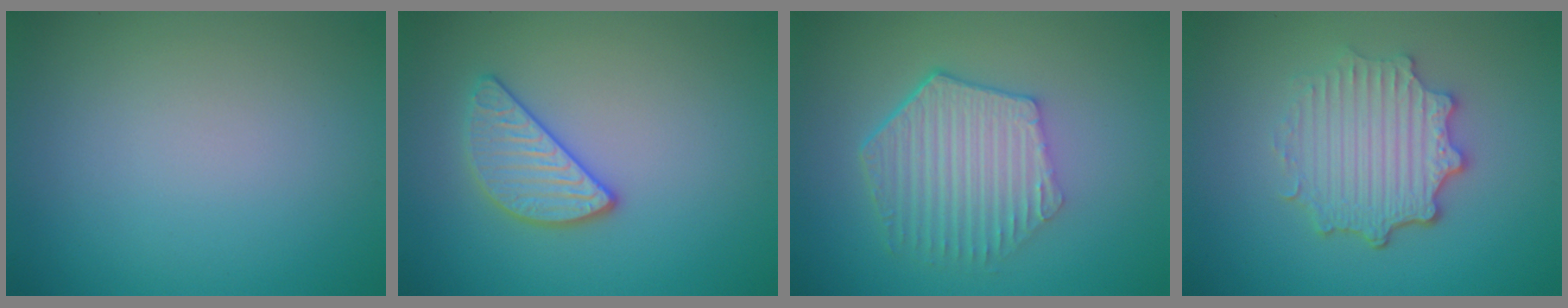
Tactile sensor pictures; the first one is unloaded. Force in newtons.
{"total": 2.8, "press": 2.7, "slide": 0.4}
{"total": 5.7, "press": 4.2, "slide": 3.9}
{"total": 4.9, "press": 3.8, "slide": 3.1}